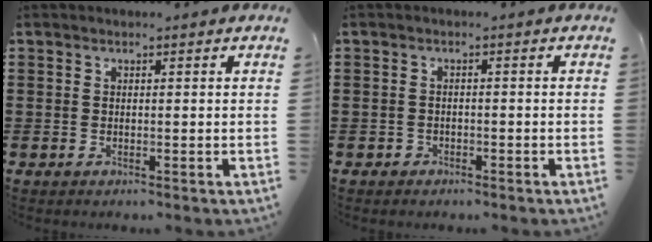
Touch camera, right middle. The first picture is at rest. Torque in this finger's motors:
{"motor_torque": [-0.06, 0.09, -0.03, -0.01]}